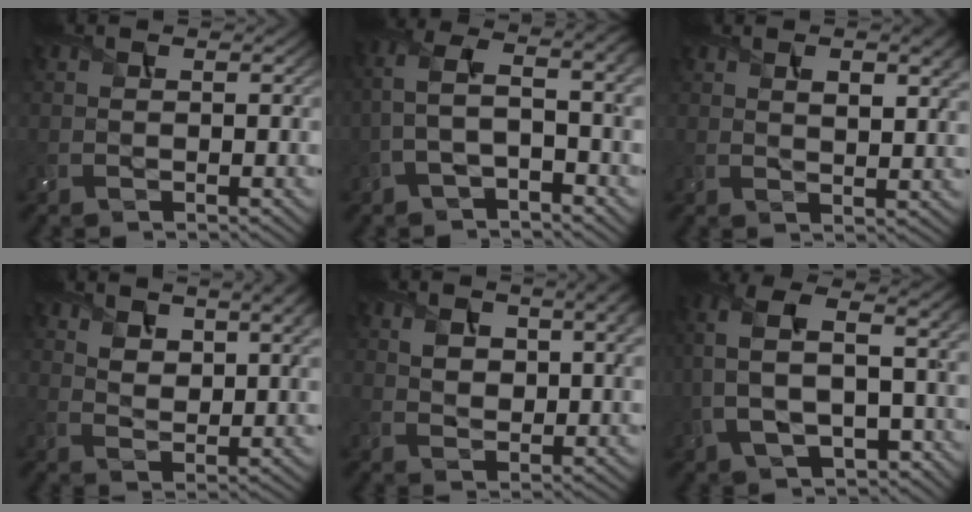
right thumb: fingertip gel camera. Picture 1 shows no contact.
{"total": 8.0, "force": [-1.4, 3.1, 7.2], "torque": [-0.157, 0.010, -0.034]}
{"total": 6.1, "force": [2.7, 2.5, 4.8], "torque": [-0.079, 0.003, 0.047]}
{"total": 7.9, "force": [5.0, 3.5, 5.1], "torque": [-0.093, -0.006, 0.096]}
{"total": 8.2, "force": [3.6, 4.3, 6.0], "torque": [-0.114, -0.007, 0.073]}
{"total": 10.2, "force": [-0.6, 5.8, 8.4], "torque": [-0.212, 0.007, -0.012]}